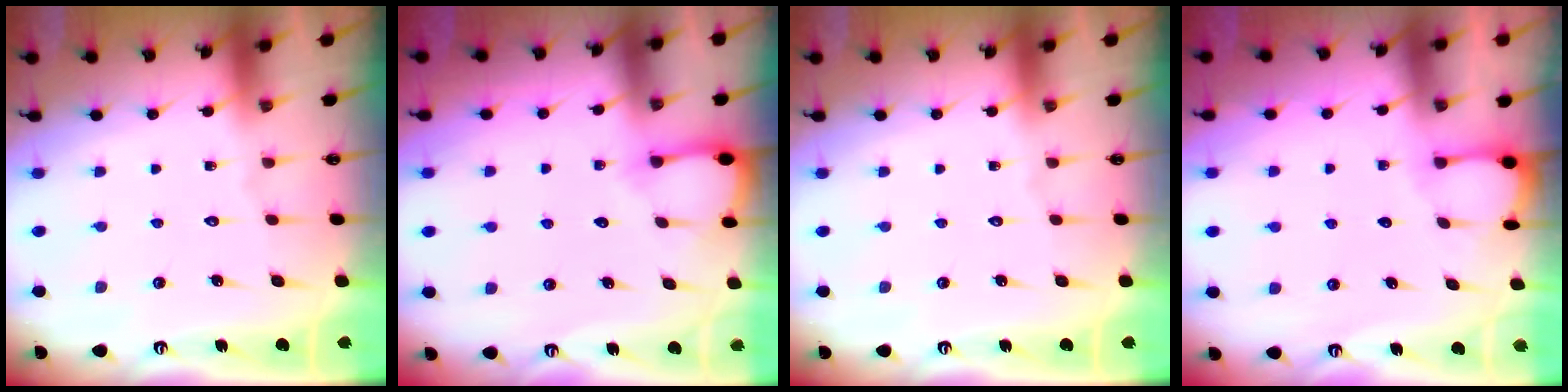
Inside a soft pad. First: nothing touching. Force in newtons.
{"total": 5.5, "press": 5.5, "slide": 0.2}
{"total": 0.0}
{"total": 2.1, "press": 2.1, "slide": 0.2}